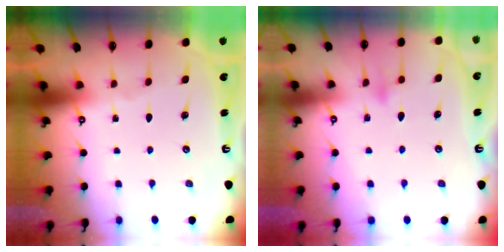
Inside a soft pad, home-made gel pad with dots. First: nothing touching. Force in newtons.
{"total": 8.7, "press": 8.6, "slide": 0.8}